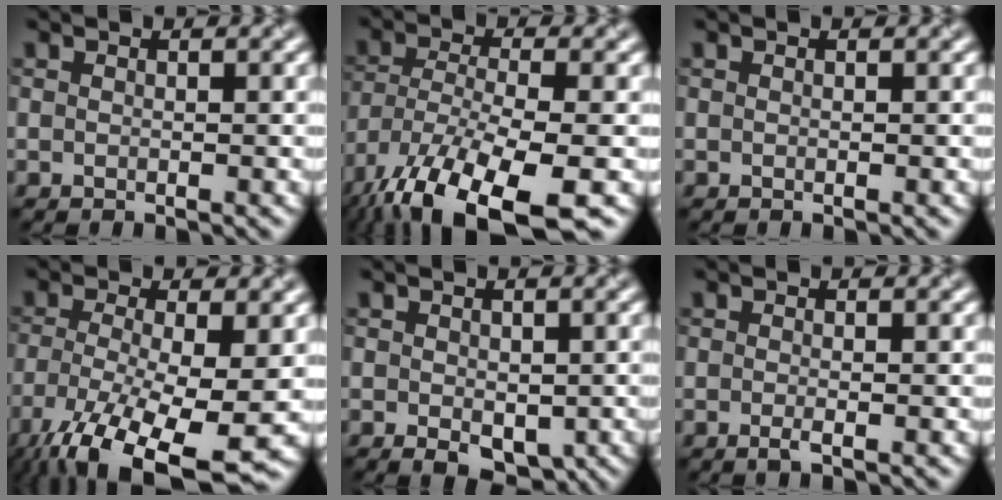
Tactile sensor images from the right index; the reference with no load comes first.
{"total": 14.1, "force": [-9.1, 4.9, 9.7], "torque": [-0.214, -0.057, -0.140]}
{"total": 0.0}
{"total": 12.0, "force": [-6.5, 3.5, 9.5], "torque": [-0.188, -0.033, -0.110]}
{"total": 3.1, "force": [-0.9, 1.8, 2.3], "torque": [-0.033, -0.012, -0.008]}
{"total": 0.9, "force": [-0.4, 0.1, 0.8], "torque": [-0.017, -0.005, -0.007]}